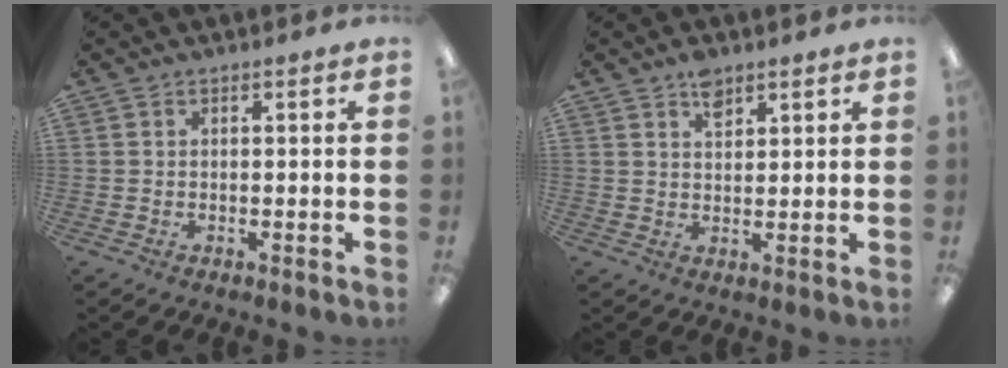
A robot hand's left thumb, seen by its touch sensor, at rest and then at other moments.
{"total": 3.9, "force": [2.7, 2.0, 2.0], "torque": [-0.021, -0.011, 0.046]}